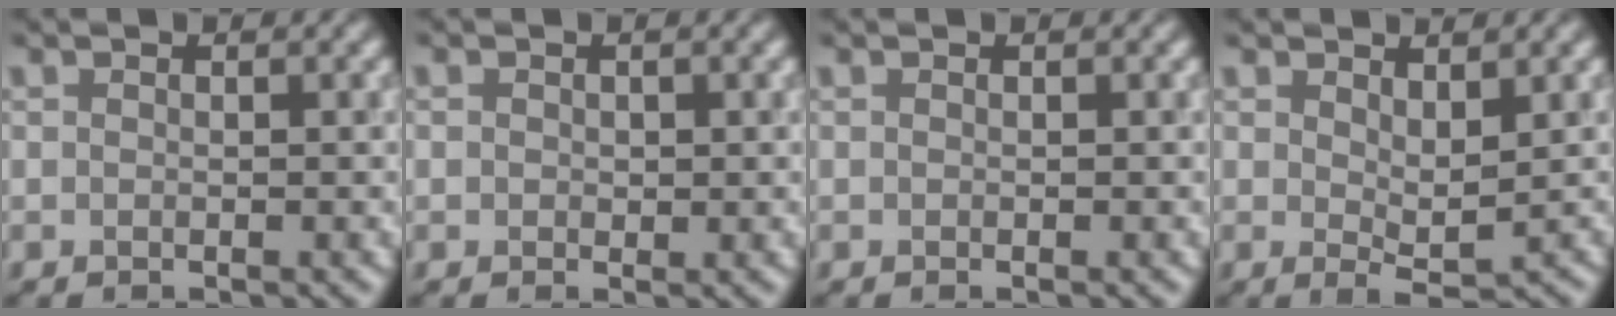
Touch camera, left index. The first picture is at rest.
{"total": 0.7, "force": [0.1, 0.6, 0.3], "torque": [-0.004, -0.002, 0.000]}
{"total": 0.0}
{"total": 2.4, "force": [1.2, 0.8, 1.9], "torque": [-0.034, -0.006, 0.023]}